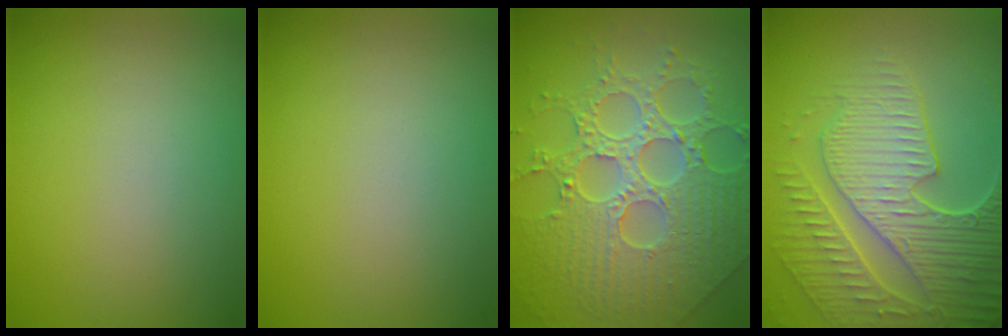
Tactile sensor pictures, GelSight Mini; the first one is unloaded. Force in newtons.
{"total": 0.0}
{"total": 8.7, "press": 6.3, "slide": 5.9}
{"total": 8.4, "press": 6.1, "slide": 5.8}